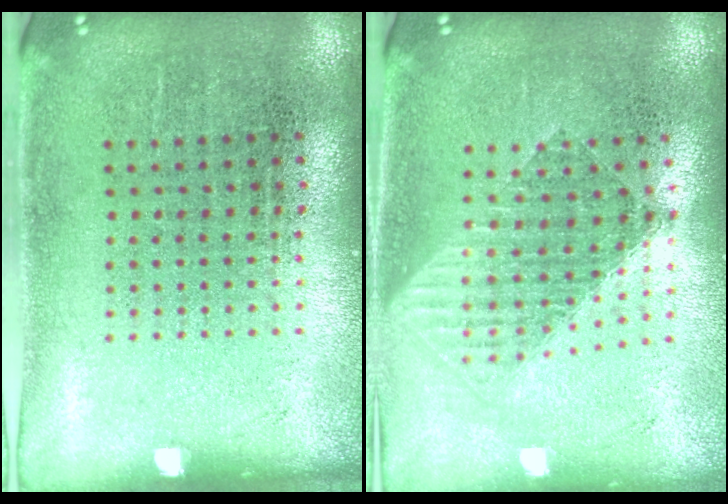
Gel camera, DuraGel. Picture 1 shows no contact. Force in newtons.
{"total": 1.5, "press": 1.3, "slide": 0.7}